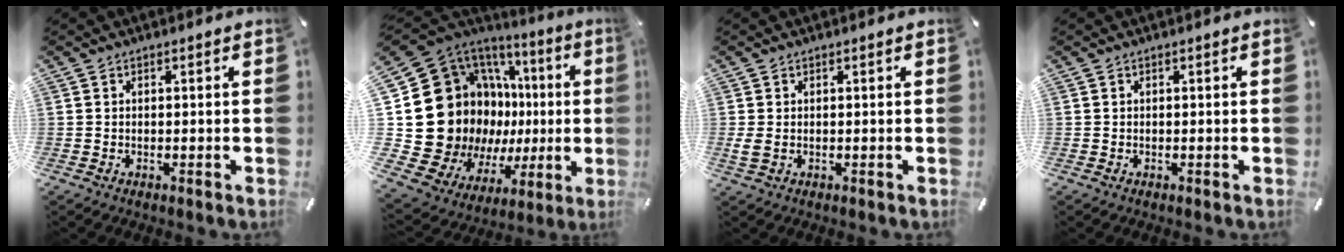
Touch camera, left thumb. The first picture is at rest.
{"total": 24.8, "force": [1.9, 18.1, 16.9], "torque": [-0.284, -0.081, 0.091]}
{"total": 1.8, "force": [0.1, 1.0, 1.5], "torque": [-0.028, 0.003, 0.003]}
{"total": 0.0}